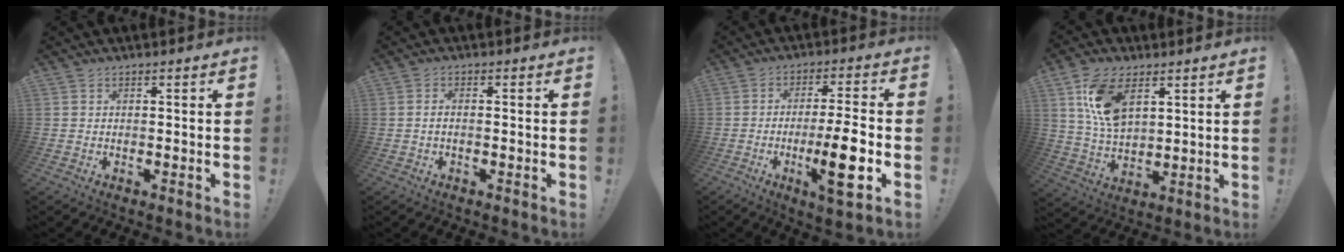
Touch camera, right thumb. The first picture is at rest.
{"total": 1.5, "force": [-0.6, 0.5, 1.2], "torque": [-0.024, 0.005, -0.010]}
{"total": 12.7, "force": [-4.1, 2.0, 11.8], "torque": [-0.182, 0.003, -0.068]}
{"total": 12.8, "force": [5.8, 7.5, 8.6], "torque": [-0.169, -0.008, 0.109]}